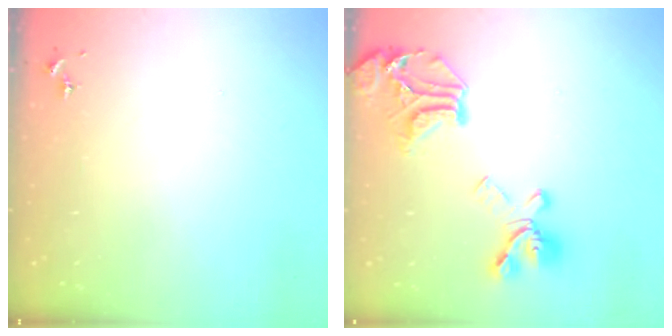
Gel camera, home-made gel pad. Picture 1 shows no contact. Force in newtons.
{"total": 21.7, "press": 21.6, "slide": 2.0}